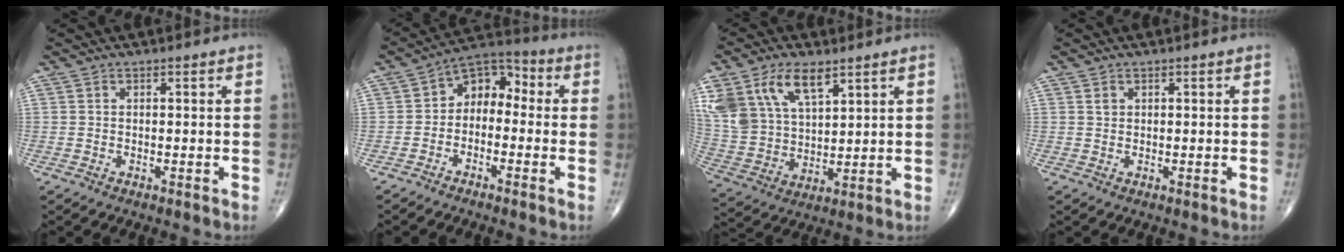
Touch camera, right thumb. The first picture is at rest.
{"total": 8.0, "force": [-0.9, 5.7, 5.6], "torque": [-0.053, 0.042, -0.037]}
{"total": 17.8, "force": [9.5, 10.0, 11.3], "torque": [-0.233, -0.017, 0.191]}
{"total": 0.9, "force": [0.4, 0.7, 0.3], "torque": [0.000, -0.002, 0.007]}